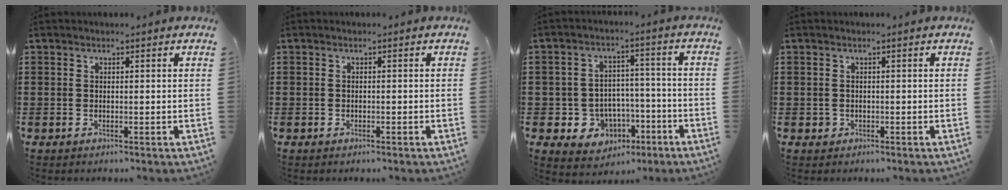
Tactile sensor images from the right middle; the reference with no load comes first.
{"total": 0.5, "force": [-0.4, 0.3, 0.2], "torque": [-0.006, 0.000, -0.007]}
{"total": 6.2, "force": [-2.8, 5.4, 1.5], "torque": [-0.047, 0.018, -0.048]}
{"total": 0.7, "force": [-0.2, 0.7, 0.2], "torque": [-0.006, 0.005, -0.006]}